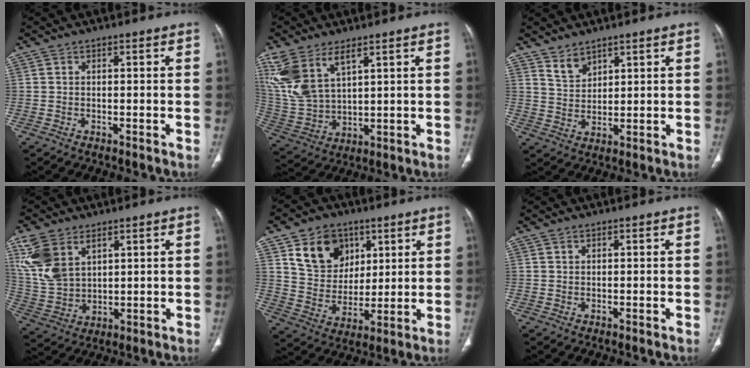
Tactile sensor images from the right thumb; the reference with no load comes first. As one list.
[{"total": 13.2, "force": [7.1, 6.4, 9.1], "torque": [-0.202, -0.015, 0.162]}, {"total": 4.0, "force": [3.2, 1.9, 1.3], "torque": [-0.014, -0.027, 0.070]}, {"total": 11.9, "force": [5.8, 7.2, 7.6], "torque": [-0.165, -0.011, 0.131]}, {"total": 13.4, "force": [6.3, 10.4, 5.7], "torque": [-0.065, -0.025, 0.121]}, {"total": 0.7, "force": [0.5, 0.4, 0.3], "torque": [-0.004, -0.002, 0.008]}]